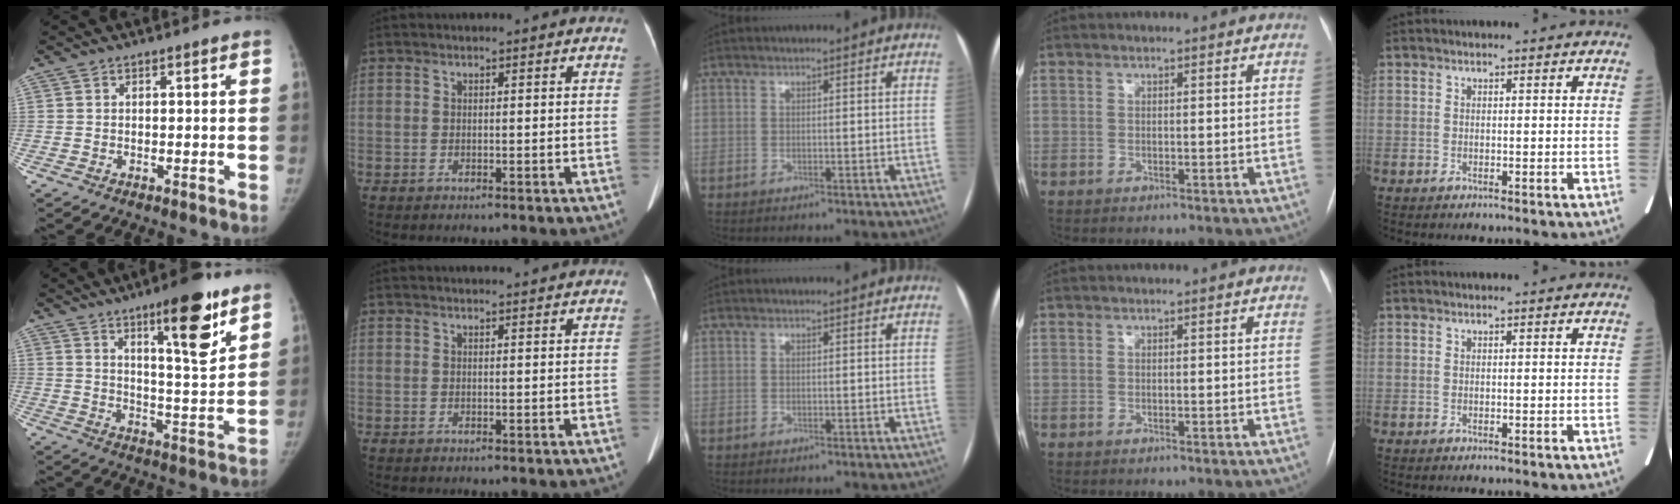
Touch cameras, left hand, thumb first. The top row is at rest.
{"thumb": {"total": 14.9, "force": [8.6, 3.4, 11.6], "torque": [-0.146, -0.056, 0.130]}, "index": {"total": 4.1, "force": [4.0, 0.2, 1.0], "torque": [-0.014, 0.019, 0.046]}}